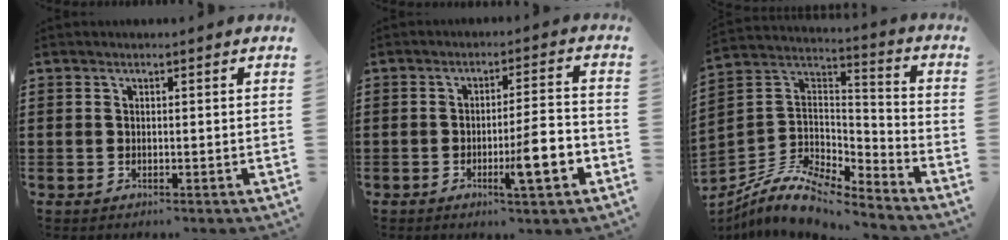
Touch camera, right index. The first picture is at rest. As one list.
[{"total": 7.9, "force": [-2.9, 1.3, 7.2], "torque": [-0.104, -0.002, -0.047]}, {"total": 8.7, "force": [-7.4, 2.7, 3.7], "torque": [-0.088, 0.006, -0.150]}]